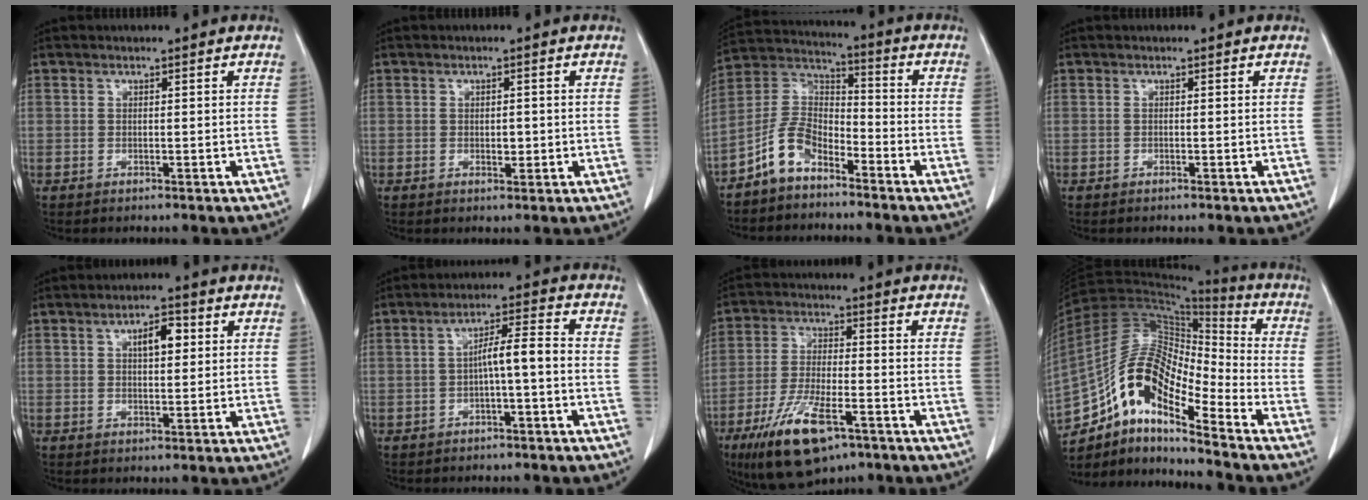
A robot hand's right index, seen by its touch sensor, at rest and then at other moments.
{"total": 1.7, "force": [-0.1, 1.0, 1.4], "torque": [-0.019, 0.001, 0.004]}
{"total": 8.4, "force": [-5.8, 4.2, 4.3], "torque": [-0.096, 0.025, -0.120]}
{"total": 0.0}
{"total": 4.3, "force": [1.4, 1.7, 3.7], "torque": [-0.059, 0.007, 0.021]}
{"total": 5.2, "force": [-1.1, 0.5, 5.1], "torque": [-0.083, 0.021, -0.015]}
{"total": 13.4, "force": [-7.8, 4.2, 10.0], "torque": [-0.198, -0.017, -0.131]}
{"total": 15.3, "force": [-9.6, 4.5, 11.0], "torque": [-0.205, 0.044, -0.167]}